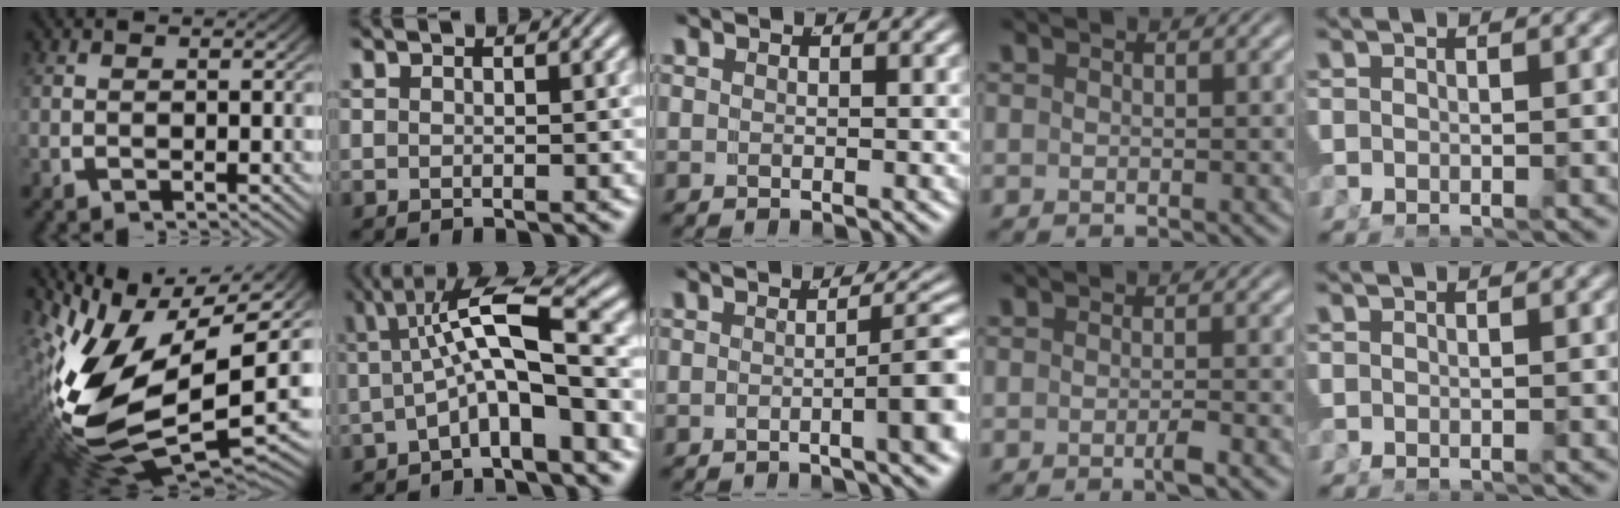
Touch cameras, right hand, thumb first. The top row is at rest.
{"thumb": {"total": 19.1, "force": [-2.6, 11.1, 15.4], "torque": [-0.314, -0.054, -0.010]}, "index": {"total": 7.0, "force": [0.1, 2.6, 6.5], "torque": [-0.113, 0.006, -0.001]}, "middle": {"total": 4.3, "force": [-1.4, 0.5, 4.1], "torque": [-0.046, 0.002, -0.023]}, "ring": {"total": 1.3, "force": [-0.9, -0.2, 1.0], "torque": [-0.014, 0.006, -0.020]}}